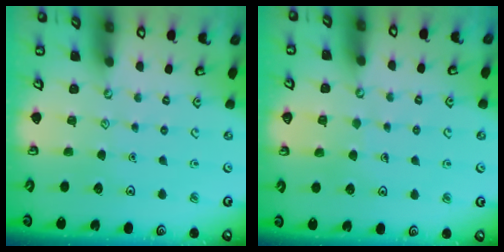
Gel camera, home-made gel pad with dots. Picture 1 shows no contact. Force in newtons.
{"total": 3.4, "press": 3.4, "slide": 0.3}